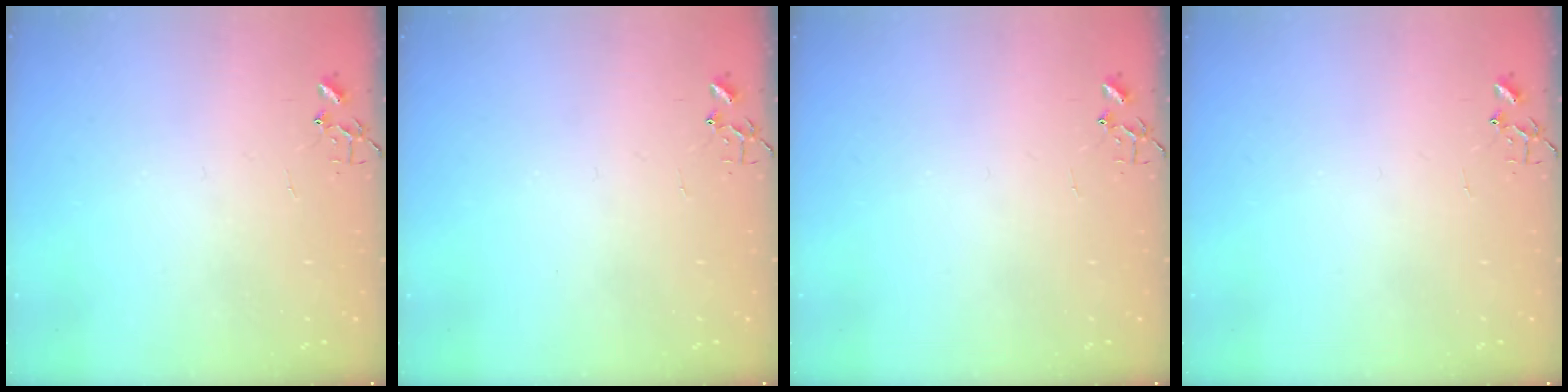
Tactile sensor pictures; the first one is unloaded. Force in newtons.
{"total": 0.0}
{"total": 0.0}
{"total": 0.0}